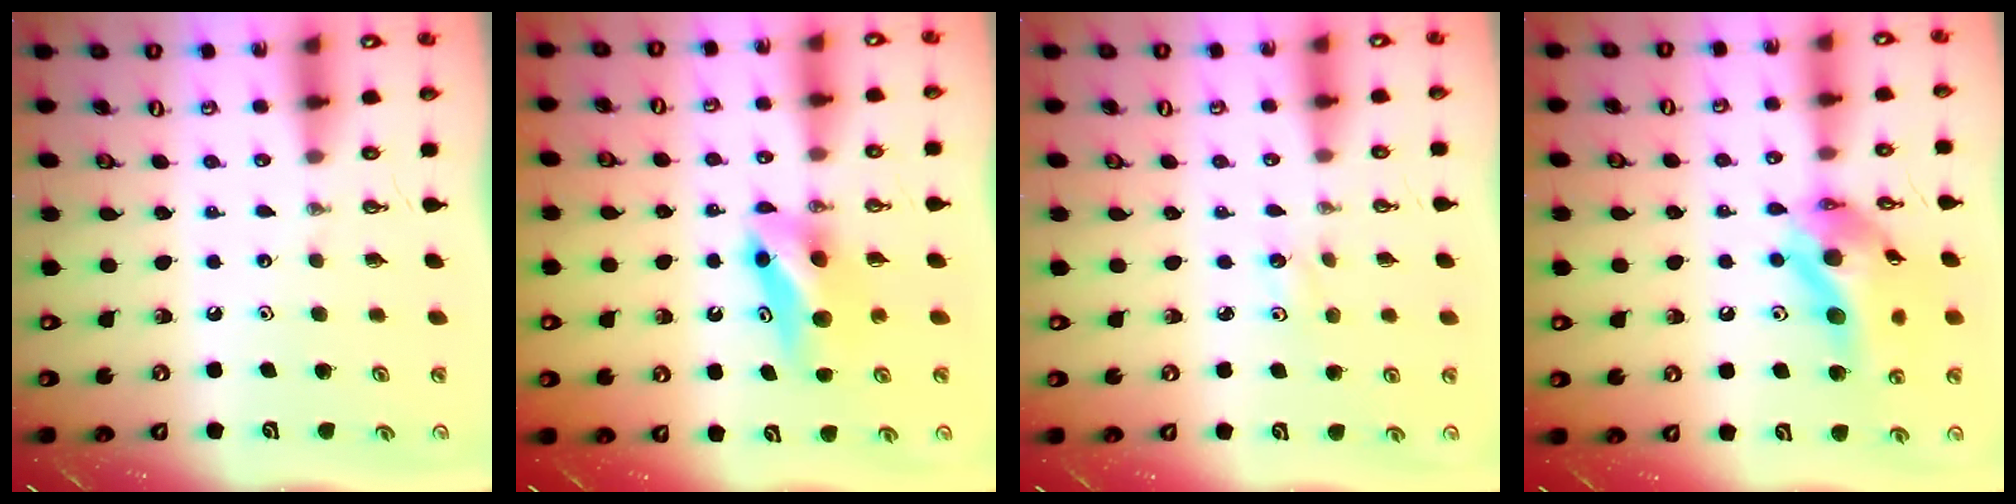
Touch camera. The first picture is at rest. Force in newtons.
{"total": 8.1, "press": 7.6, "slide": 2.9}
{"total": 4.7, "press": 4.6, "slide": 0.9}
{"total": 15.6, "press": 15.5, "slide": 1.7}